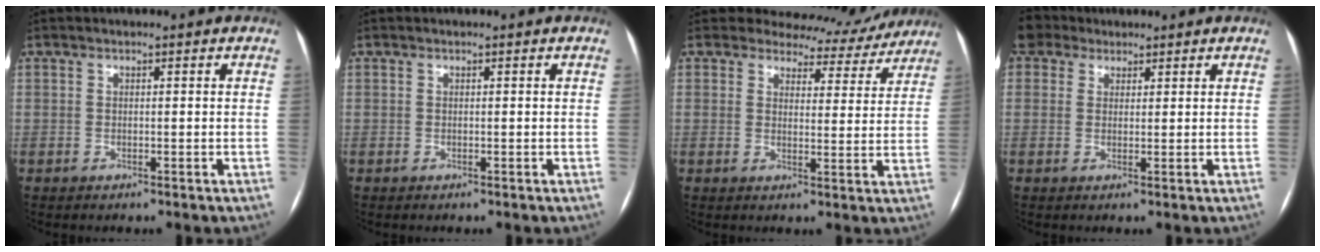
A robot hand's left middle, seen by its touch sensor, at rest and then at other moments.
{"total": 0.0}
{"total": 10.4, "force": [9.7, 3.8, 0.1], "torque": [0.025, -0.014, 0.095]}
{"total": 2.7, "force": [2.4, 1.1, -0.8], "torque": [0.008, 0.016, 0.044]}